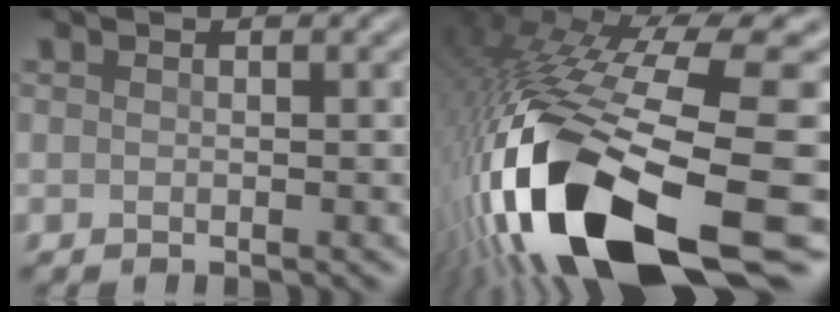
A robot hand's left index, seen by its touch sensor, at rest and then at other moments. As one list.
[{"total": 18.4, "force": [-7.6, 6.2, 15.6], "torque": [-0.308, -0.056, -0.100]}]